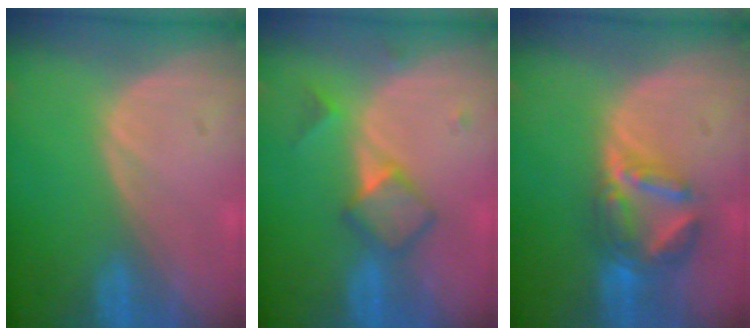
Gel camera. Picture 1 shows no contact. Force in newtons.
{"total": 4.9, "press": 4.7, "slide": 1.3}
{"total": 7.1, "press": 6.2, "slide": 3.6}